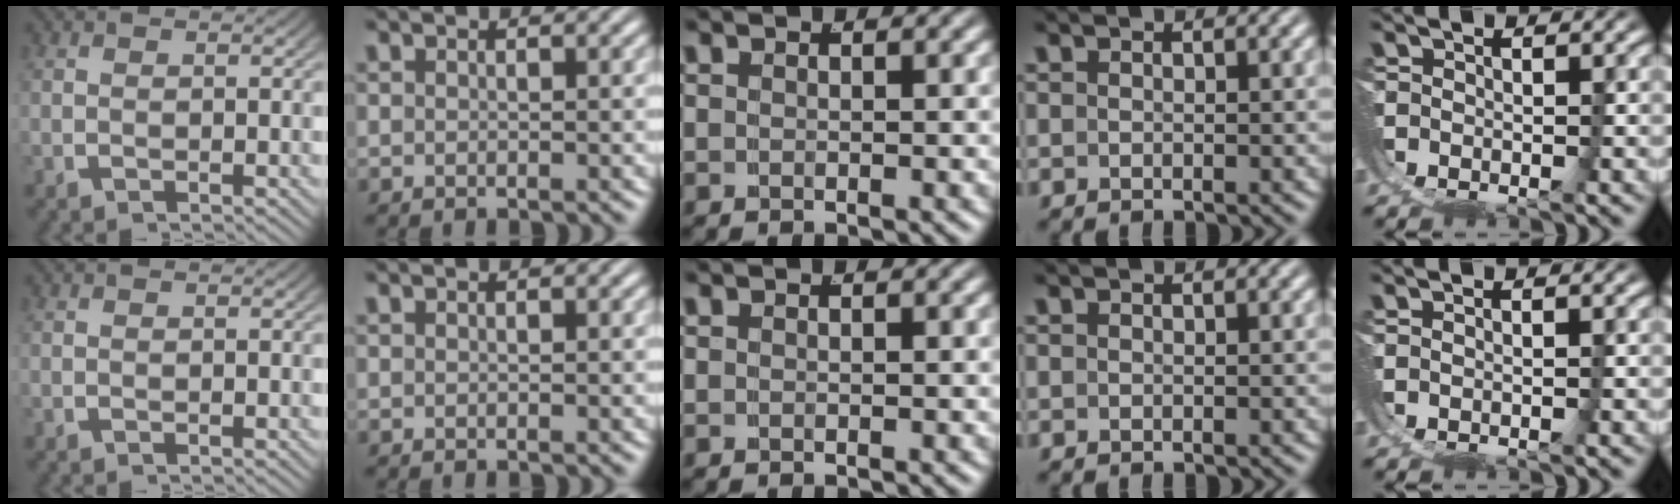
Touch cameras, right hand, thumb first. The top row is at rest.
{"little": {"total": 0.8, "force": [0.2, -0.8, -0.2], "torque": [0.006, 0.001, 0.007]}}